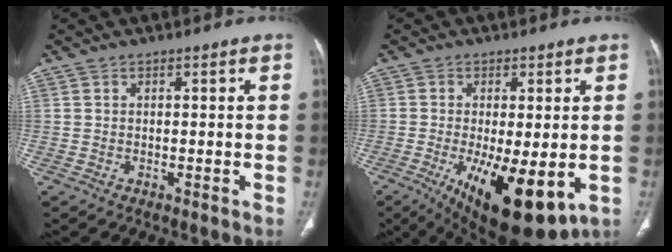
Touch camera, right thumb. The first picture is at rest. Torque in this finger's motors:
{"motor_torque": [3.00, 2.01, 1.17, -1.11, 0.47]}